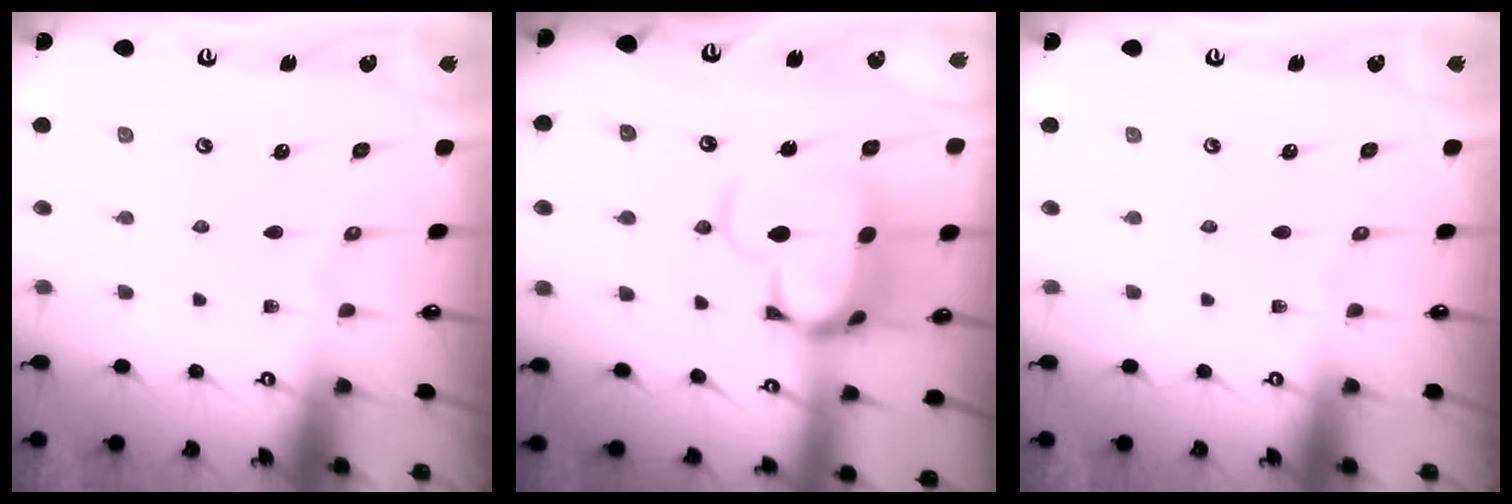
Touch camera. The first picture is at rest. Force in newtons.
{"total": 11.8, "press": 11.6, "slide": 1.8}
{"total": 0.0}